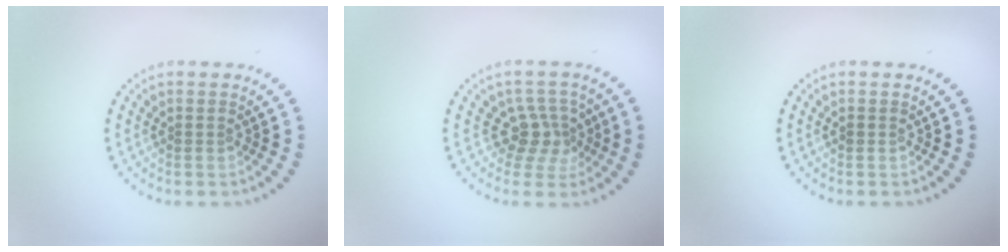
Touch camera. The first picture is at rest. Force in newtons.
{"total": 2.8, "press": 2.2, "slide": 1.7}
{"total": 0.6, "press": 0.5, "slide": 0.2}